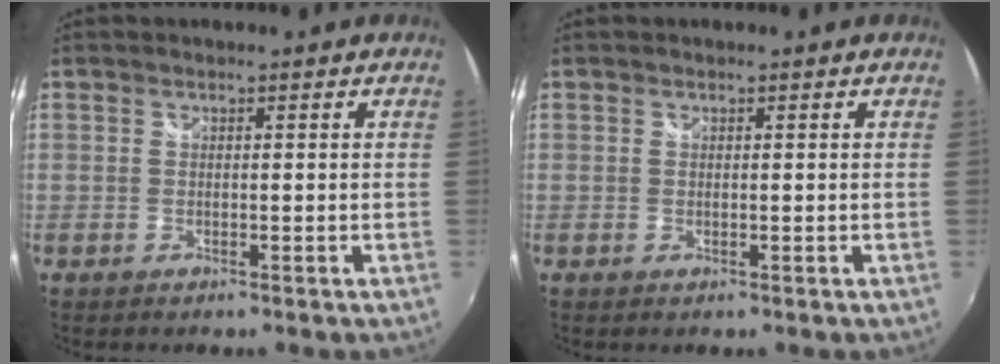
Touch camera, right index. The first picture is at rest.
{"total": 0.0}